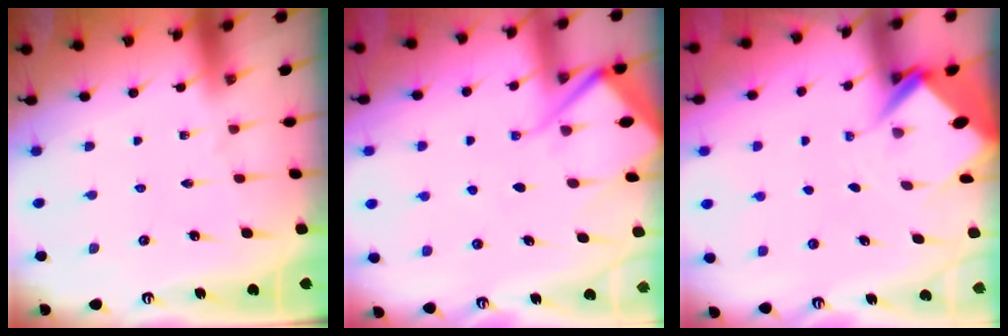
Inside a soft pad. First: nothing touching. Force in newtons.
{"total": 8.0, "press": 7.9, "slide": 1.0}
{"total": 4.9, "press": 4.9, "slide": 0.3}